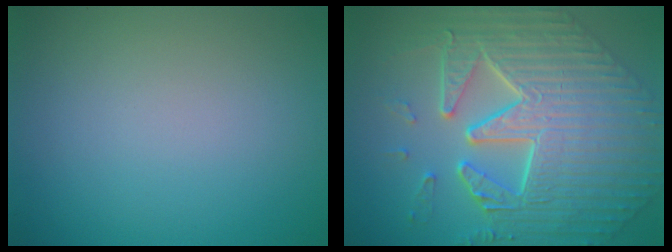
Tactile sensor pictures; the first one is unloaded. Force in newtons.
{"total": 10.3, "press": 7.3, "slide": 7.3}